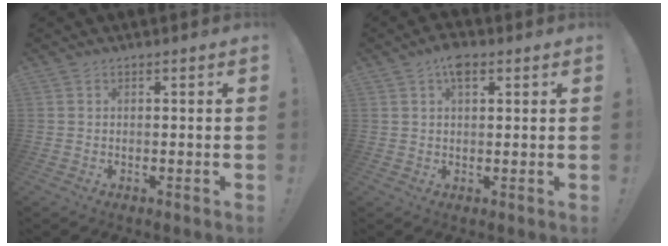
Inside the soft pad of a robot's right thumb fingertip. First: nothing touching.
{"total": 5.0, "force": [2.6, 2.5, 3.4], "torque": [-0.048, -0.008, 0.044]}